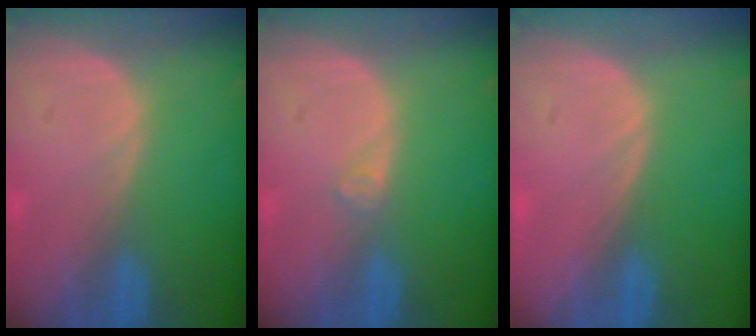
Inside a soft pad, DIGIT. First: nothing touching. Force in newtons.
{"total": 1.1, "press": 1.0, "slide": 0.2}
{"total": 0.0}